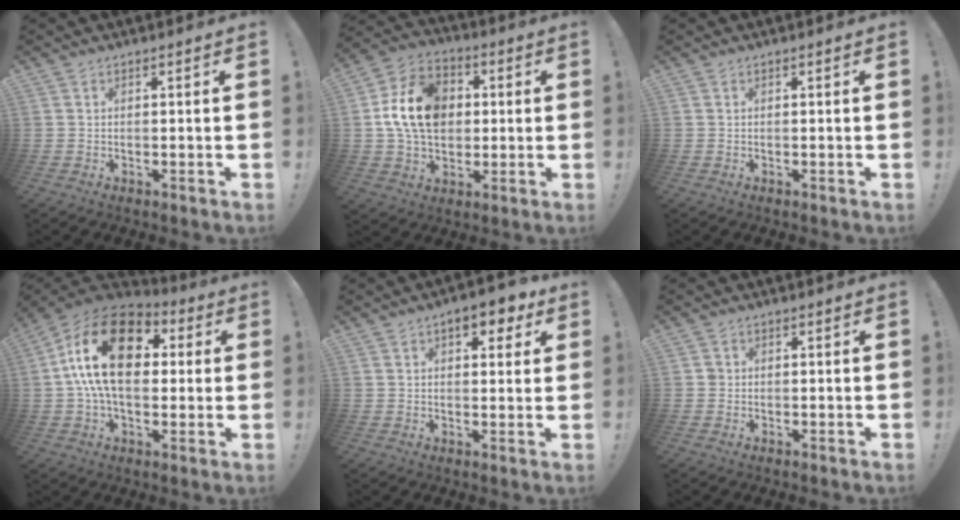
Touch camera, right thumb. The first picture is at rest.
{"total": 17.2, "force": [2.1, 13.2, 10.9], "torque": [-0.175, 0.007, 0.046]}
{"total": 0.0}
{"total": 21.4, "force": [4.1, 12.9, 16.5], "torque": [-0.293, 0.002, 0.067]}
{"total": 7.2, "force": [3.7, 3.7, 5.0], "torque": [-0.046, -0.013, 0.058]}
{"total": 1.5, "force": [0.1, 1.4, 0.5], "torque": [-0.001, 0.001, 0.002]}